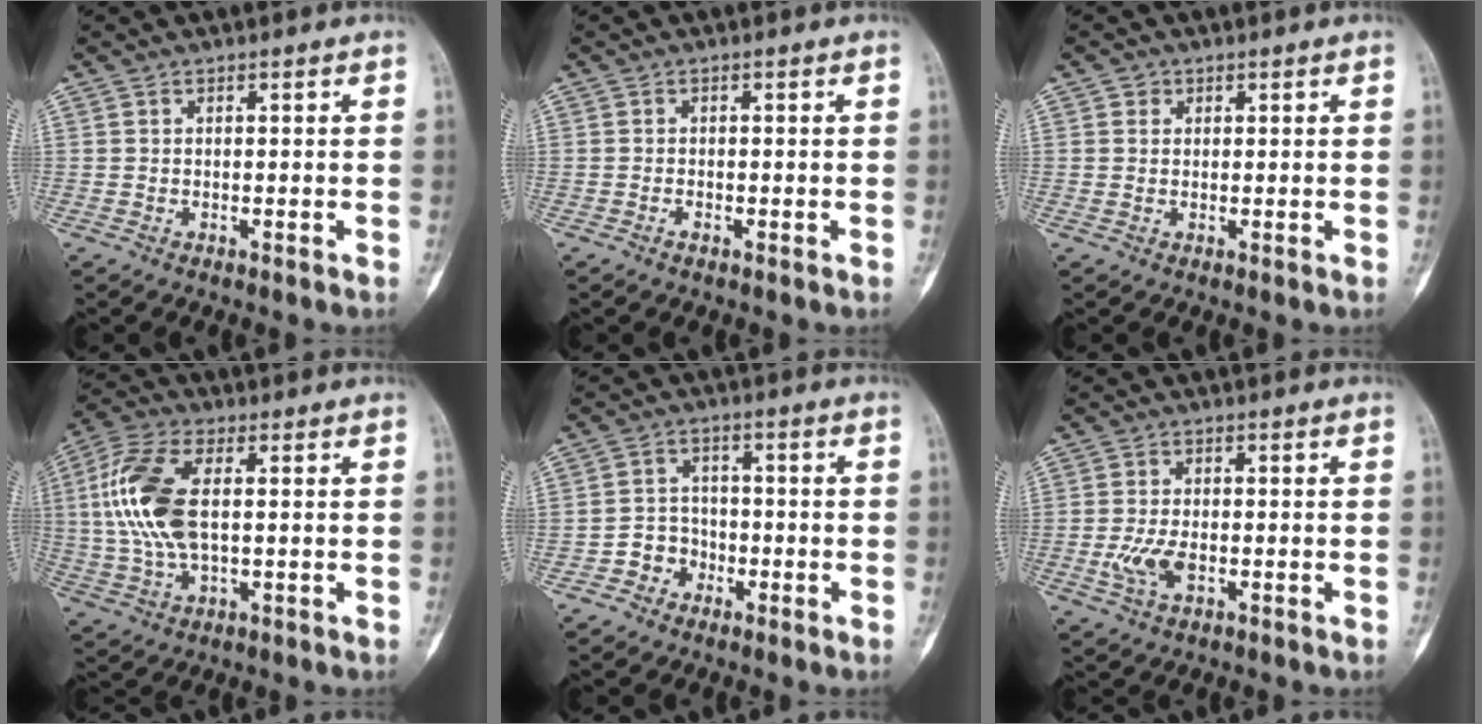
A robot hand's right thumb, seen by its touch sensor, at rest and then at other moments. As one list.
[{"total": 0.7, "force": [-0.5, 0.3, 0.4], "torque": [-0.008, 0.004, -0.010]}, {"total": 1.4, "force": [0.5, 1.3, 0.2], "torque": [0.010, 0.001, 0.003]}, {"total": 13.9, "force": [1.6, 7.0, 11.9], "torque": [-0.268, 0.011, 0.030]}, {"total": 4.8, "force": [-2.4, 4.1, 0.9], "torque": [0.018, 0.025, -0.048]}, {"total": 5.1, "force": [-1.4, 2.7, 4.1], "torque": [-0.090, 0.000, -0.026]}]